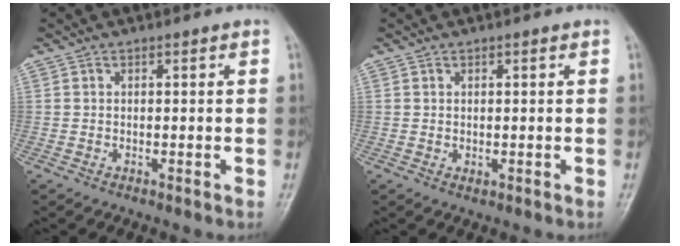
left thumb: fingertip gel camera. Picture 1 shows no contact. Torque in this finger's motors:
{"motor_torque": [-0.14, 0.14, 0.19, 0.03, 0.00]}